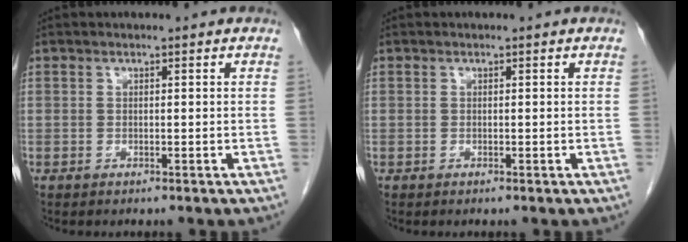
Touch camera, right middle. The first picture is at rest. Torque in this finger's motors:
{"motor_torque": [0.05, -0.09, 0.01, 0.00]}